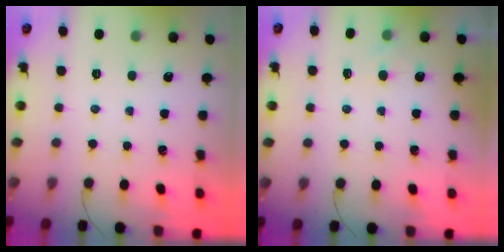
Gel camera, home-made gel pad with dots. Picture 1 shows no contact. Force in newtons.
{"total": 3.3, "press": 3.1, "slide": 1.2}